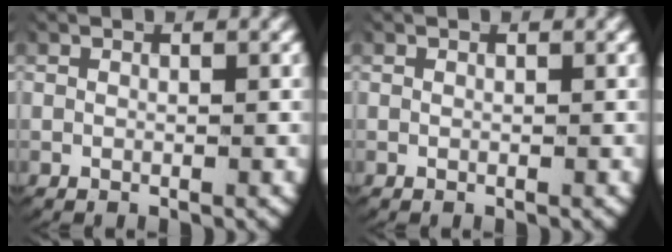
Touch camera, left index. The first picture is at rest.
{"total": 0.0}